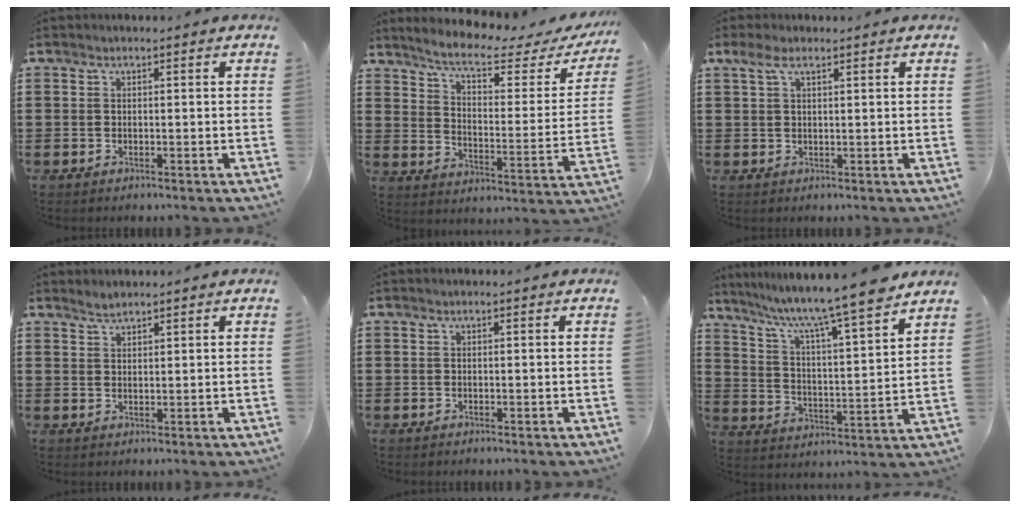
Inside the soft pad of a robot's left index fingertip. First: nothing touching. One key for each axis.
{"total": 6.6, "fx": 5.1, "fy": 0.9, "fz": 4.1, "tx": -0.095, "ty": -0.029, "tz": 0.080}
{"total": 2.8, "fx": 1.4, "fy": 1.2, "fz": 2.0, "tx": -0.046, "ty": 0.007, "tz": 0.025}
{"total": 1.5, "fx": 1.4, "fy": 0.3, "fz": 0.4, "tx": -0.012, "ty": 0.001, "tz": 0.027}
{"total": 0.0}
{"total": 8.6, "fx": 7.3, "fy": -0.3, "fz": 4.5, "tx": -0.108, "ty": -0.057, "tz": 0.115}